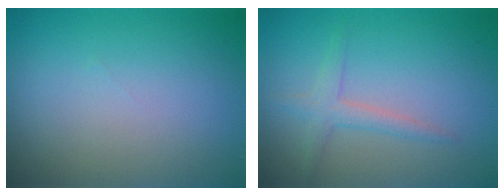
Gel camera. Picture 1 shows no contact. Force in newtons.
{"total": 2.0, "press": 2.0, "slide": 0.1}